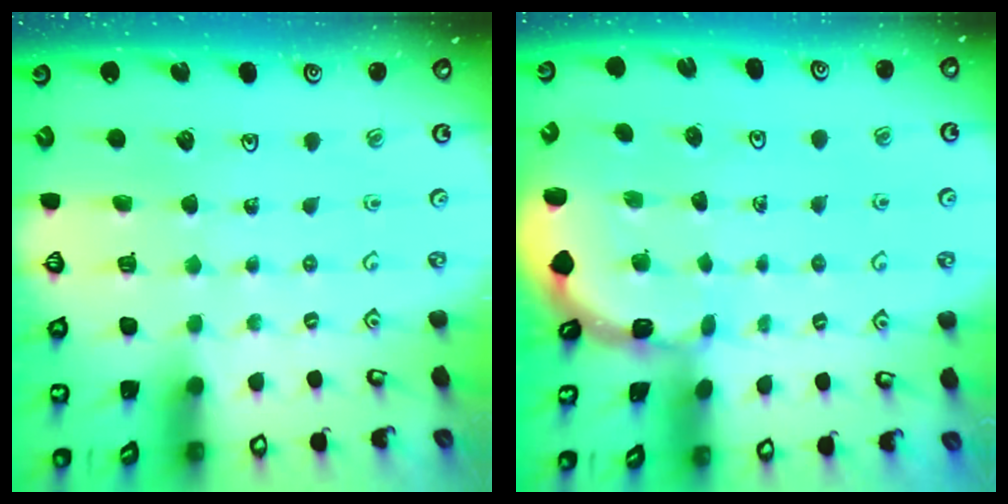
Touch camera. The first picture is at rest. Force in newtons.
{"total": 0.8, "press": 0.8, "slide": 0.2}